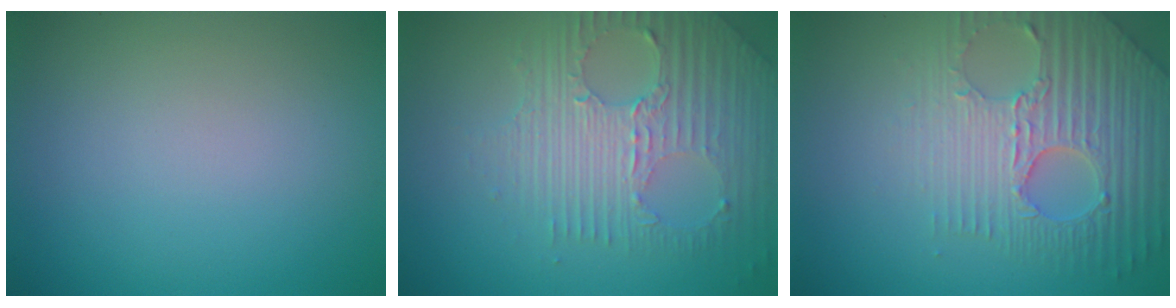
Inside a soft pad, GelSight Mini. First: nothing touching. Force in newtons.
{"total": 6.5, "press": 4.5, "slide": 4.7}
{"total": 6.6, "press": 5.1, "slide": 4.3}